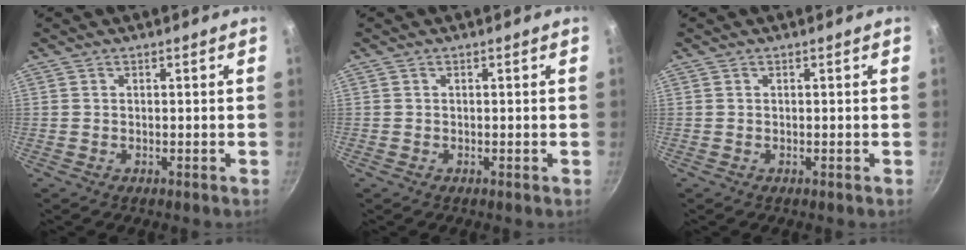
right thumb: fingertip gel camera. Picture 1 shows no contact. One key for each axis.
{"total": 0.0}
{"total": 0.0}